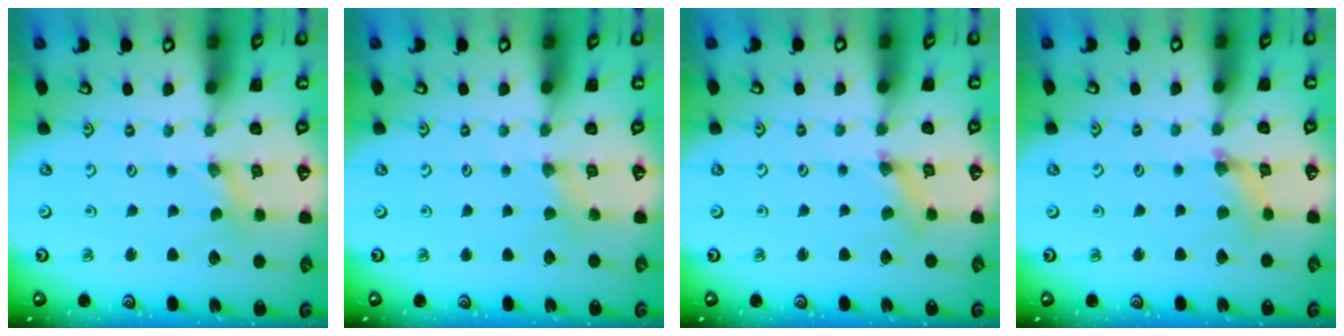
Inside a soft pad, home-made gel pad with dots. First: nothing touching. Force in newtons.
{"total": 2.0, "press": 2.0, "slide": 0.5}
{"total": 2.9, "press": 2.9, "slide": 0.3}
{"total": 3.1, "press": 3.1, "slide": 0.4}